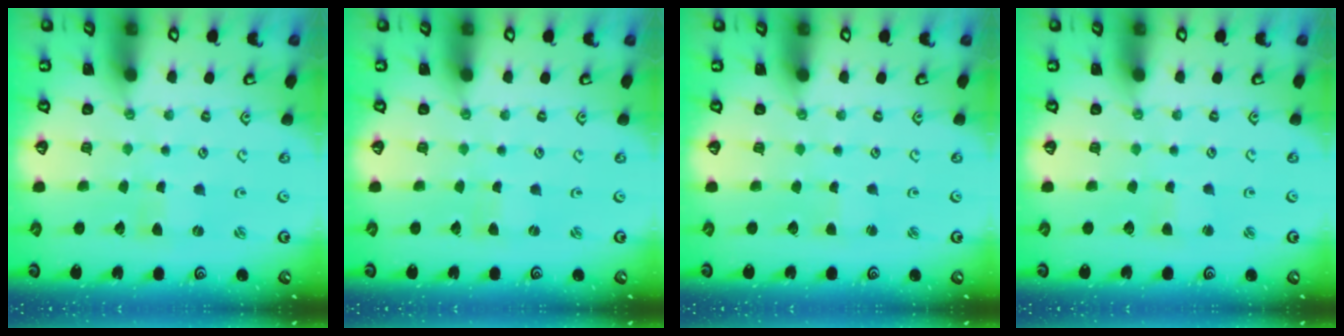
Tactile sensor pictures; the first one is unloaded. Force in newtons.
{"total": 0.0}
{"total": 1.3, "press": 1.3, "slide": 0.2}
{"total": 1.8, "press": 1.8, "slide": 0.3}